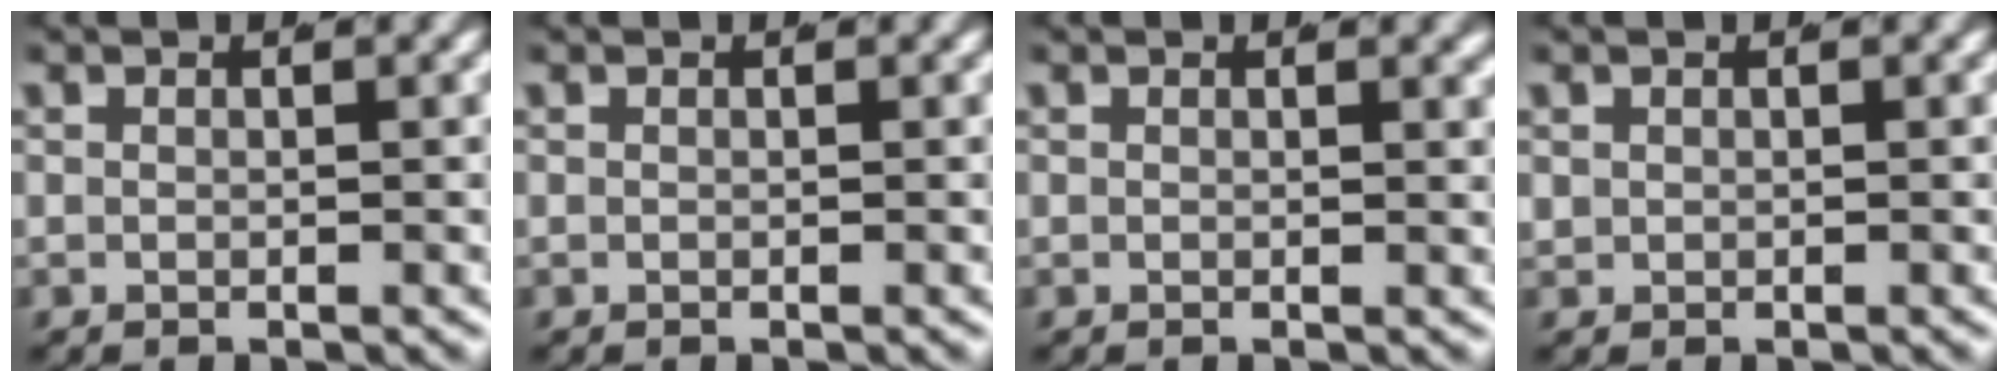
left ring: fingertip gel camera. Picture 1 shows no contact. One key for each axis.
{"total": 0.0}
{"total": 0.7, "fx": 0.5, "fy": 0.1, "fz": 0.4, "tx": -0.005, "ty": -0.001, "tz": 0.006}
{"total": 0.7, "fx": 0.1, "fy": 0.7, "fz": 0.2, "tx": -0.014, "ty": -0.007, "tz": 0.009}